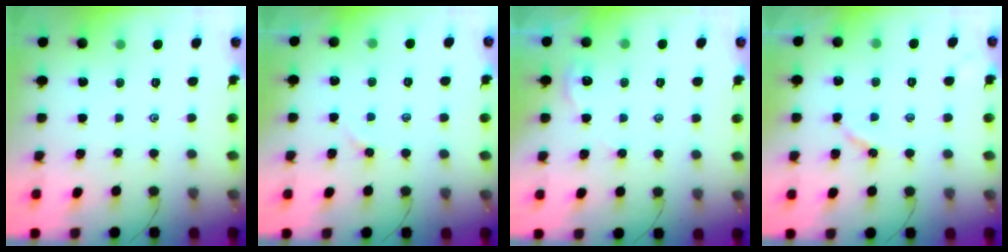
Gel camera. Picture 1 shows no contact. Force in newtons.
{"total": 2.1, "press": 2.1, "slide": 0.4}
{"total": 2.8, "press": 2.7, "slide": 0.4}
{"total": 4.4, "press": 4.4, "slide": 0.4}